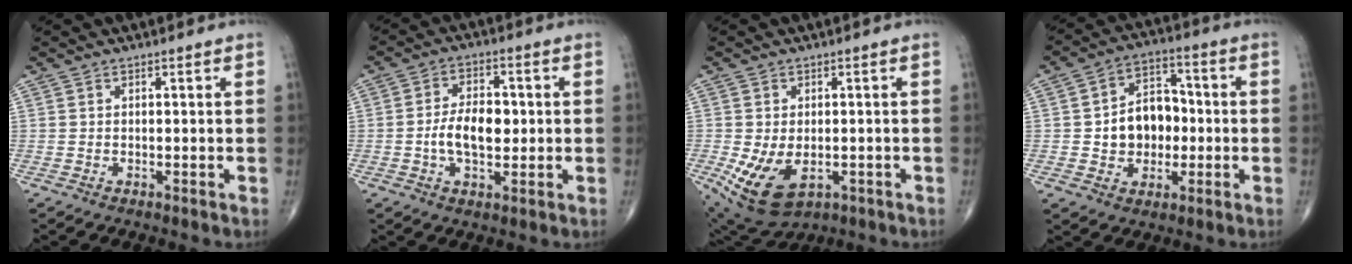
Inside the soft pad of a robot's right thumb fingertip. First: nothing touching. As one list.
[{"total": 8.3, "force": [-0.5, 4.7, 6.8], "torque": [-0.112, 0.010, -0.012]}, {"total": 10.3, "force": [-2.7, 6.3, 7.6], "torque": [-0.135, -0.007, -0.028]}, {"total": 11.0, "force": [-0.7, 8.4, 7.1], "torque": [-0.071, 0.028, -0.014]}]